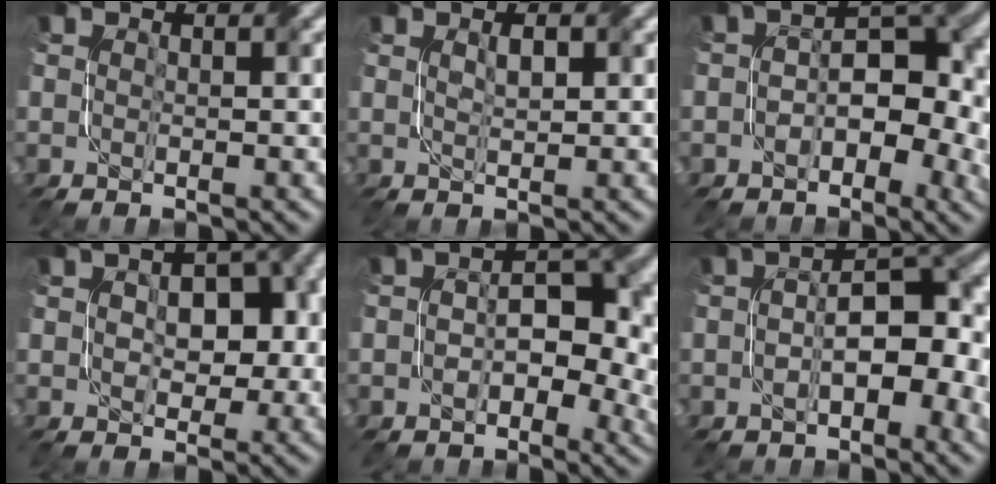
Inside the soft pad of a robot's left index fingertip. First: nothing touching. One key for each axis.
{"total": 0.7, "fx": 0.5, "fy": -0.2, "fz": 0.4, "tx": -0.012, "ty": 0.003, "tz": 0.014}
{"total": 7.5, "fx": -1.4, "fy": 4.3, "fz": 6.0, "tx": -0.068, "ty": 0.011, "tz": -0.028}
{"total": 6.0, "fx": 0.0, "fy": 3.8, "fz": 4.7, "tx": -0.059, "ty": 0.009, "tz": 0.002}
{"total": 7.4, "fx": -0.9, "fy": 4.3, "fz": 6.0, "tx": -0.071, "ty": 0.006, "tz": -0.019}
{"total": 6.9, "fx": -0.8, "fy": 3.0, "fz": 6.1, "tx": -0.090, "ty": 0.012, "tz": -0.017}